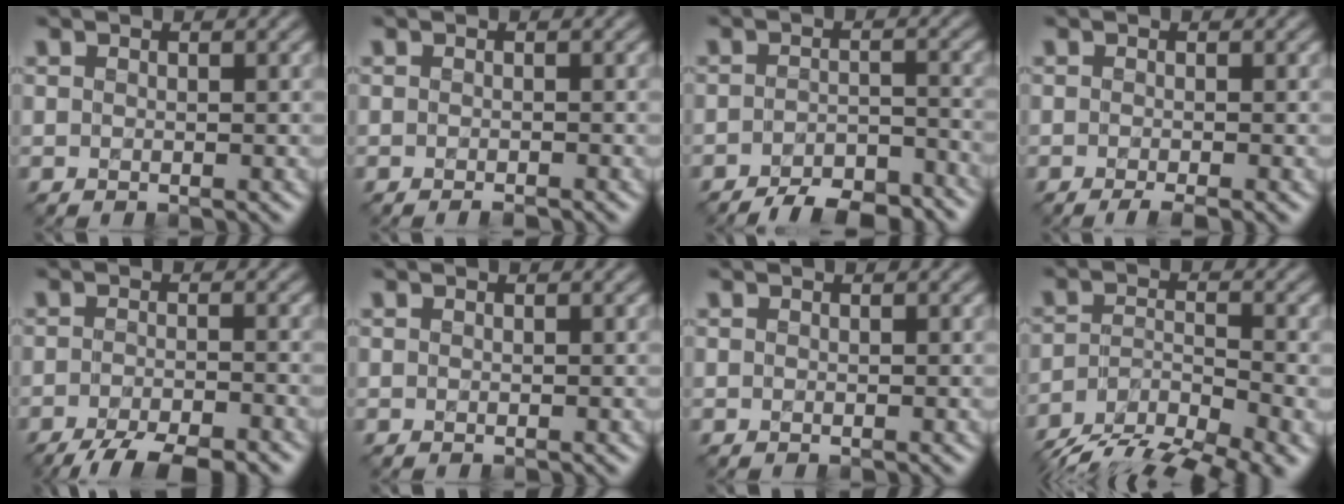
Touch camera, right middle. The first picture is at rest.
{"total": 0.9, "force": [-0.7, 0.1, 0.5], "torque": [-0.006, -0.002, -0.013]}
{"total": 6.8, "force": [-5.6, 2.0, 3.2], "torque": [-0.047, -0.009, -0.082]}
{"total": 2.2, "force": [-1.3, 0.4, 1.7], "torque": [-0.023, -0.004, -0.026]}
{"total": 5.8, "force": [-4.5, 1.2, 3.4], "torque": [-0.051, -0.007, -0.079]}
{"total": 0.0}
{"total": 0.0}
{"total": 9.7, "force": [-7.7, 3.0, 5.1], "torque": [-0.095, -0.016, -0.130]}